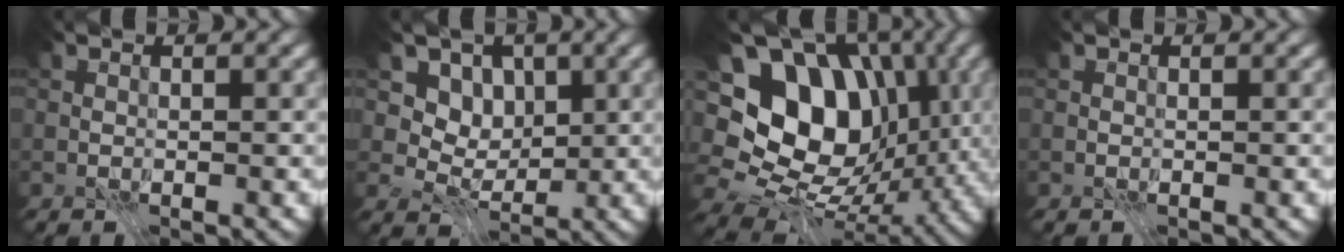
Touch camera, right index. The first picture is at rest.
{"total": 6.6, "force": [2.4, 5.2, 3.2], "torque": [-0.048, -0.011, 0.039]}
{"total": 14.5, "force": [1.6, 10.7, 9.7], "torque": [-0.156, 0.023, 0.024]}
{"total": 0.0}